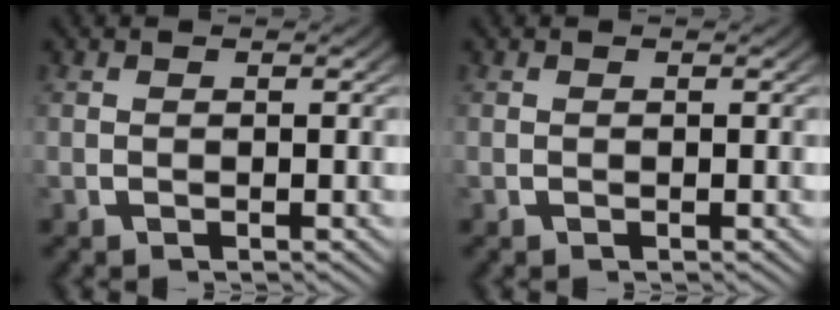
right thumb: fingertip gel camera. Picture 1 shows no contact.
{"total": 0.0}